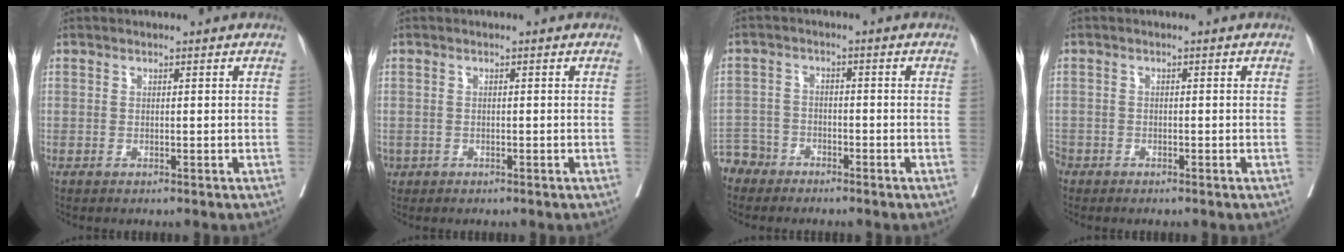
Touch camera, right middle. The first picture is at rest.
{"total": 1.0, "force": [-0.4, 0.9, 0.2], "torque": [-0.007, 0.004, -0.003]}
{"total": 5.2, "force": [-4.4, 2.8, -0.4], "torque": [0.012, 0.000, -0.091]}
{"total": 3.2, "force": [-2.1, 2.3, 0.9], "torque": [-0.027, -0.001, -0.045]}